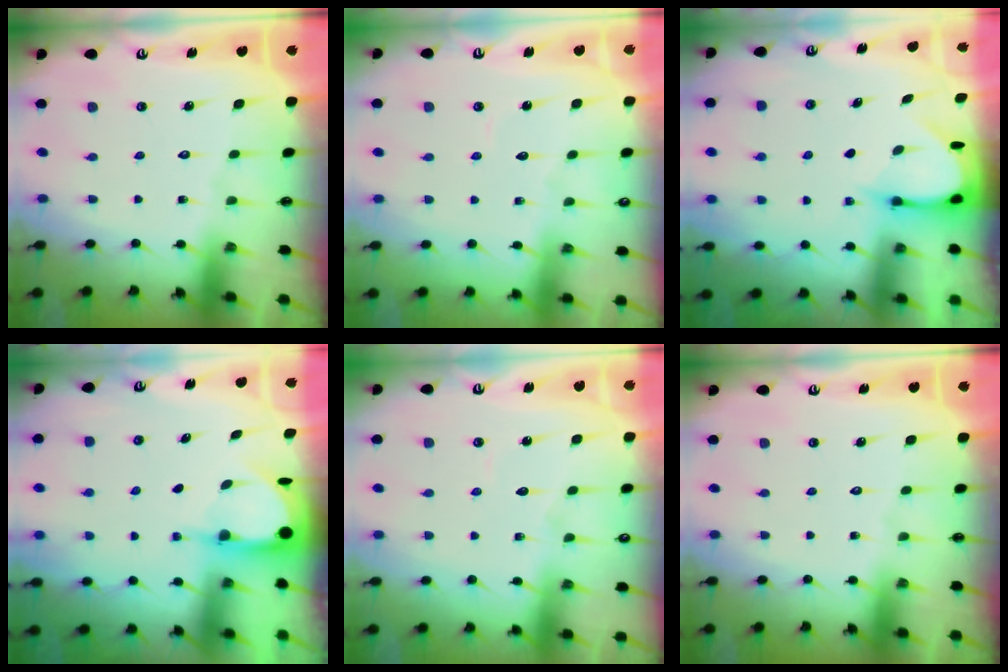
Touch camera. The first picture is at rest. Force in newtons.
{"total": 2.6, "press": 2.6, "slide": 0.3}
{"total": 3.8, "press": 3.8, "slide": 0.3}
{"total": 3.9, "press": 3.9, "slide": 0.3}
{"total": 4.3, "press": 4.2, "slide": 0.5}
{"total": 0.0}